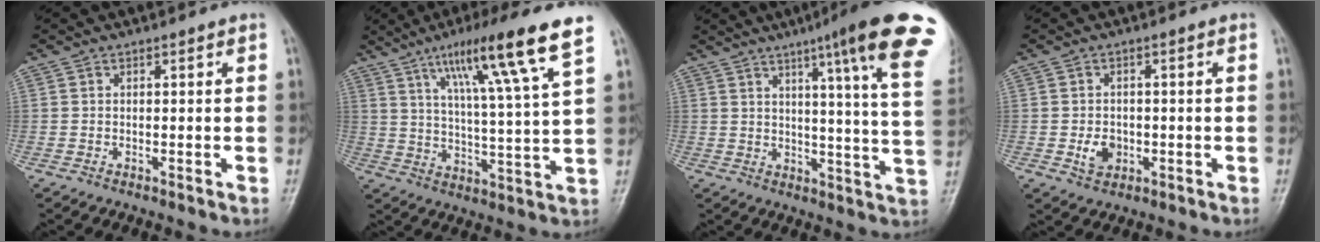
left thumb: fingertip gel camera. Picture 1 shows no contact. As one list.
[{"total": 16.2, "force": [9.3, 0.9, 13.2], "torque": [-0.213, -0.035, 0.149]}, {"total": 21.1, "force": [12.3, 1.0, 17.1], "torque": [-0.211, -0.056, 0.143]}, {"total": 3.8, "force": [-0.9, 3.0, 2.2], "torque": [-0.026, 0.002, -0.011]}]